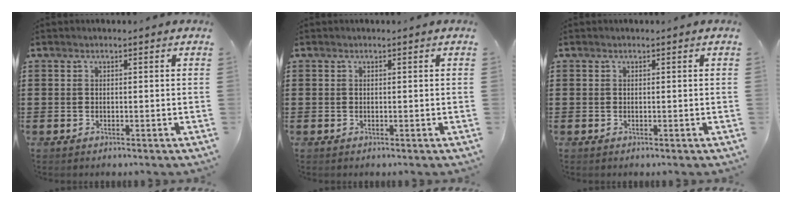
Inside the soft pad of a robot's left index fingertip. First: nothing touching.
{"total": 0.0}
{"total": 0.0}